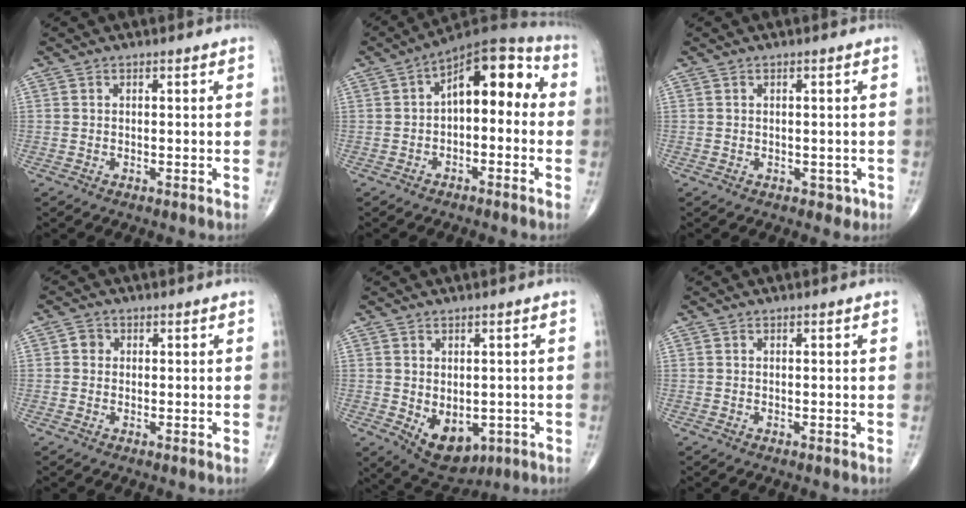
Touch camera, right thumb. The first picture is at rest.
{"total": 12.8, "force": [0.6, 6.9, 10.8], "torque": [-0.120, 0.047, -0.006]}
{"total": 1.8, "force": [-0.5, 1.3, 1.1], "torque": [-0.003, 0.001, -0.002]}
{"total": 1.8, "force": [0.2, 1.7, 0.7], "torque": [-0.001, 0.003, -0.001]}
{"total": 8.8, "force": [-2.1, 5.8, 6.3], "torque": [-0.069, -0.008, -0.010]}
{"total": 0.0}